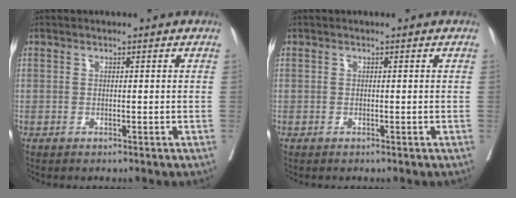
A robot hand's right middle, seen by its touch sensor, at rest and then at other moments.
{"total": 0.0}